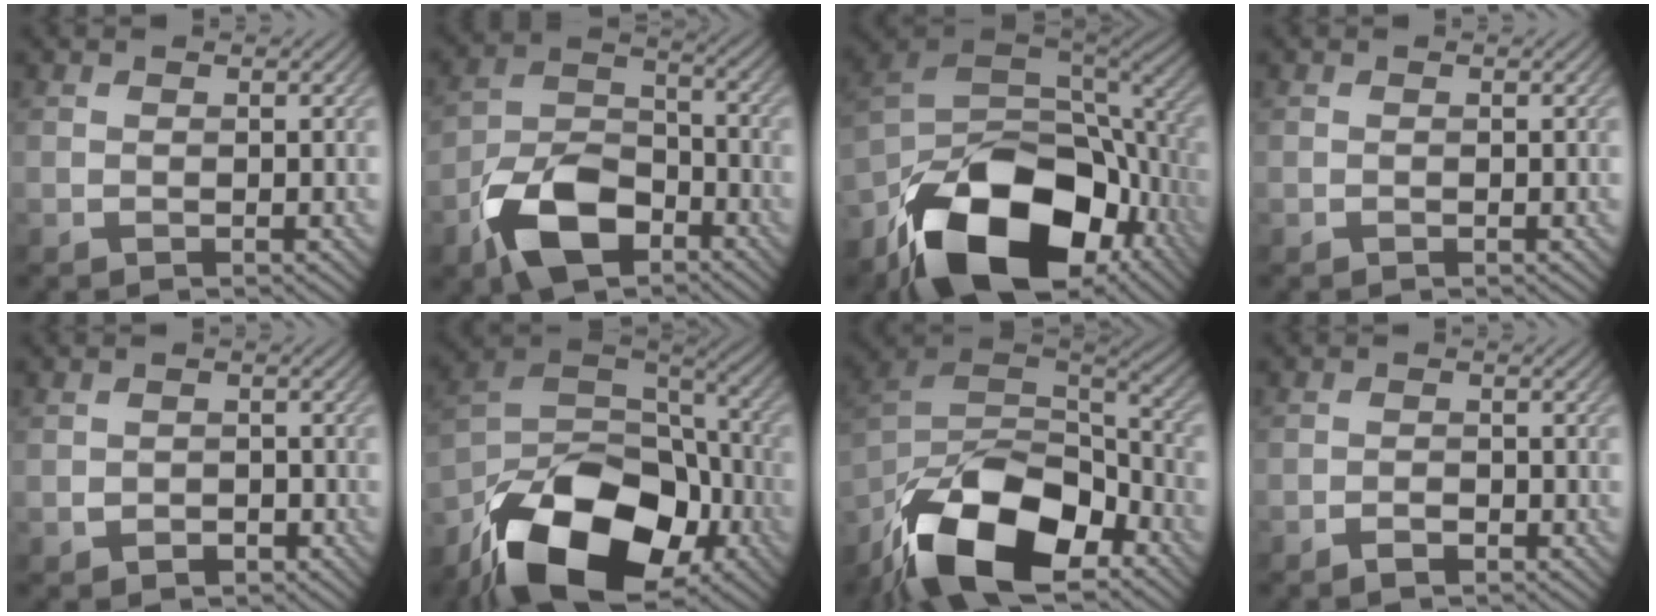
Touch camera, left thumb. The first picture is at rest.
{"total": 10.7, "force": [-6.1, 6.1, 6.3], "torque": [-0.136, -0.007, -0.124]}
{"total": 19.0, "force": [-10.7, 10.4, 11.7], "torque": [-0.234, -0.045, -0.168]}
{"total": 0.0}
{"total": 2.0, "force": [-0.9, 1.6, 0.8], "torque": [-0.013, -0.006, -0.015]}
{"total": 17.8, "force": [-10.3, 9.7, 10.8], "torque": [-0.217, -0.036, -0.178]}
{"total": 18.4, "force": [-11.6, 8.3, 11.6], "torque": [-0.258, -0.040, -0.196]}
{"total": 1.6, "force": [-1.1, 0.7, 1.0], "torque": [-0.015, 0.001, -0.021]}